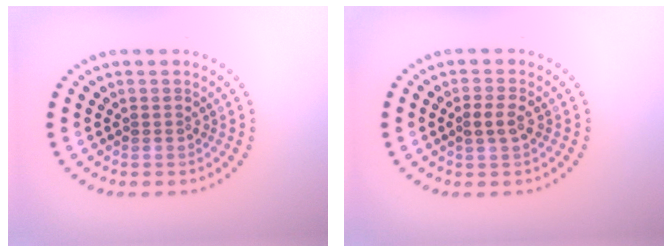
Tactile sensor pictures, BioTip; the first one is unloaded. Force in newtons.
{"total": 1.7, "press": 1.7, "slide": 0.3}